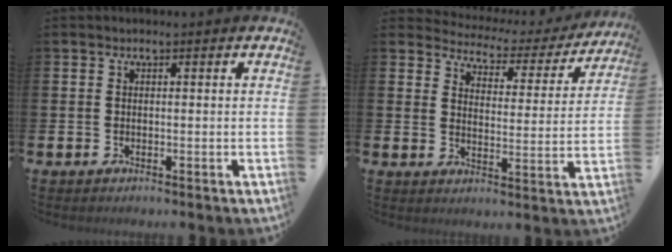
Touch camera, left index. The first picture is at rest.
{"total": 3.4, "force": [3.0, 1.5, 0.4], "torque": [-0.025, -0.030, 0.041]}